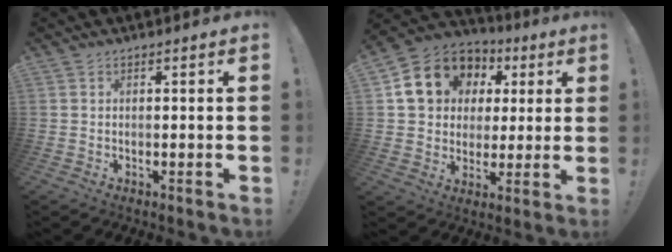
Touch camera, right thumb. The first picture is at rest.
{"total": 15.7, "force": [5.5, 13.0, 6.9], "torque": [-0.107, -0.013, 0.122]}